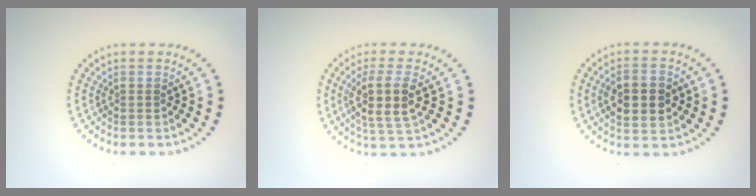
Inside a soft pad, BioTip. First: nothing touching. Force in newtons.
{"total": 3.7, "press": 3.3, "slide": 1.7}
{"total": 4.4, "press": 4.4, "slide": 0.1}